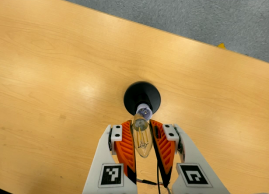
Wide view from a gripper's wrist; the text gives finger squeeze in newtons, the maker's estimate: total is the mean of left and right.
{"total": 18.0, "left": 19.0, "right": 17.1}